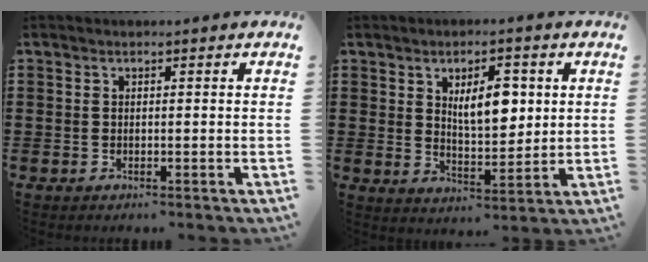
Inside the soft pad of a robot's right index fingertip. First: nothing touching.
{"total": 7.1, "force": [2.1, 3.5, 5.8], "torque": [-0.098, 0.002, 0.029]}